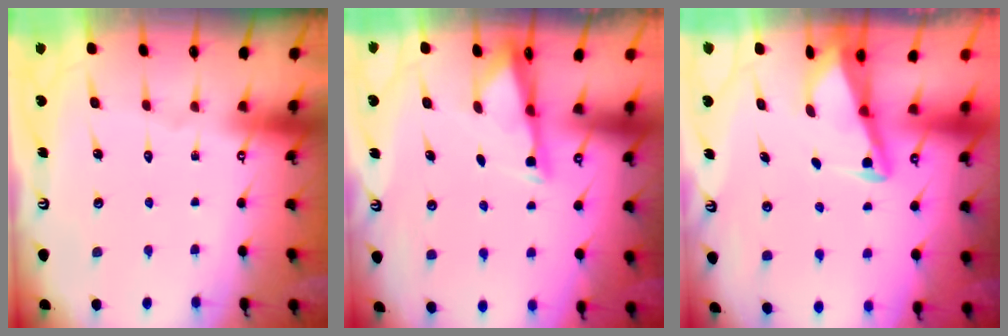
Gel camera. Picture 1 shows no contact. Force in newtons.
{"total": 3.3, "press": 3.3, "slide": 0.4}
{"total": 3.1, "press": 3.0, "slide": 0.3}